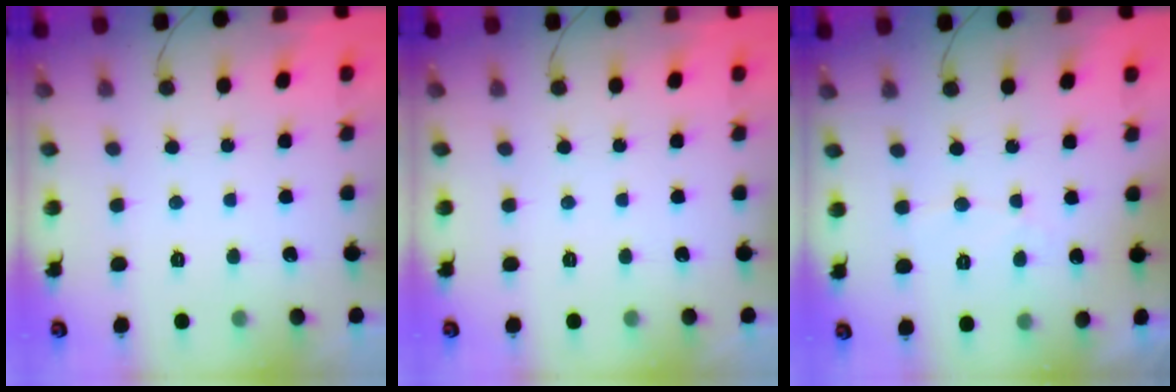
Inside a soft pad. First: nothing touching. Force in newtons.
{"total": 0.0}
{"total": 2.6, "press": 2.6, "slide": 0.1}